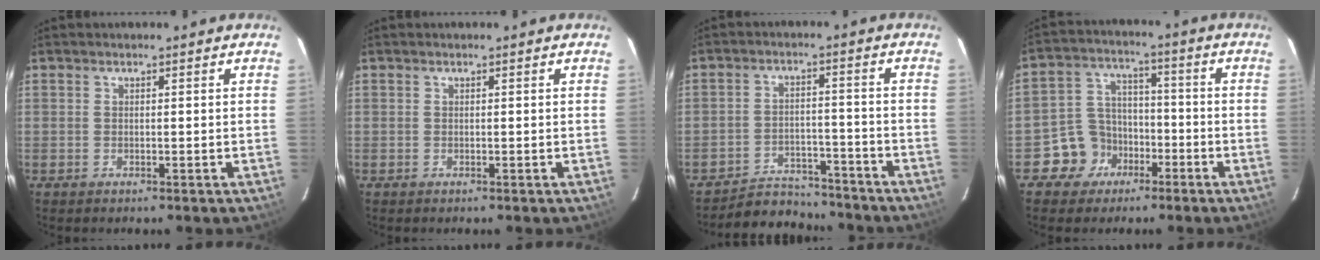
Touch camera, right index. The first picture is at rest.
{"total": 0.0}
{"total": 9.7, "force": [-9.1, 3.4, 0.9], "torque": [-0.037, 0.020, -0.132]}
{"total": 8.5, "force": [-4.6, 7.0, 1.3], "torque": [-0.040, 0.037, -0.073]}